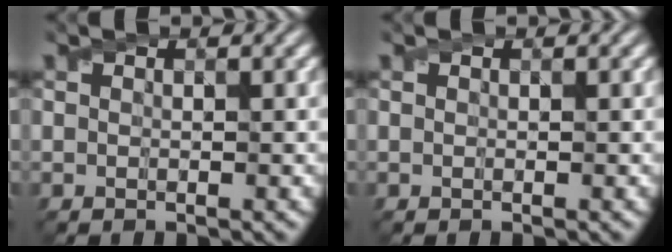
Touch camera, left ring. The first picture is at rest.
{"total": 0.0}